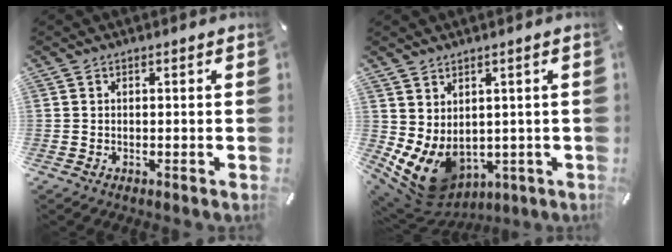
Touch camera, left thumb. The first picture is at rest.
{"total": 7.7, "force": [0.5, 6.5, 4.0], "torque": [-0.108, -0.025, 0.016]}